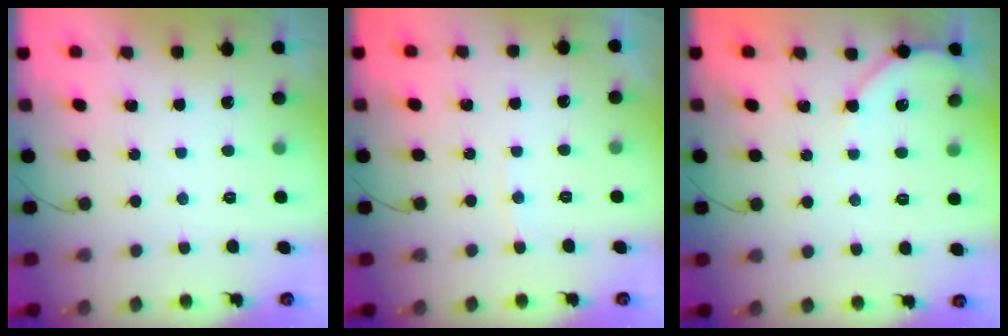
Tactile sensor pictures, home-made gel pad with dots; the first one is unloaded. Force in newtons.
{"total": 2.9, "press": 2.9, "slide": 0.4}
{"total": 5.4, "press": 5.3, "slide": 0.7}